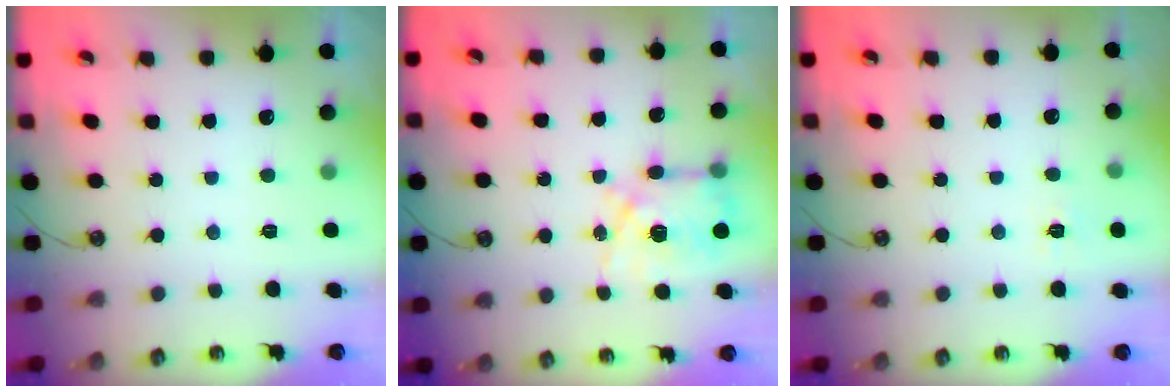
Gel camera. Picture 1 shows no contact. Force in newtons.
{"total": 10.1, "press": 10.0, "slide": 0.6}
{"total": 4.8, "press": 4.8, "slide": 0.6}